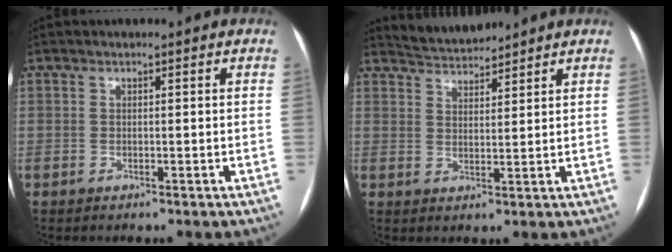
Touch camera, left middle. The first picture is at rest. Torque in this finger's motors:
{"motor_torque": [0.09, -0.20, -0.05, -0.01]}